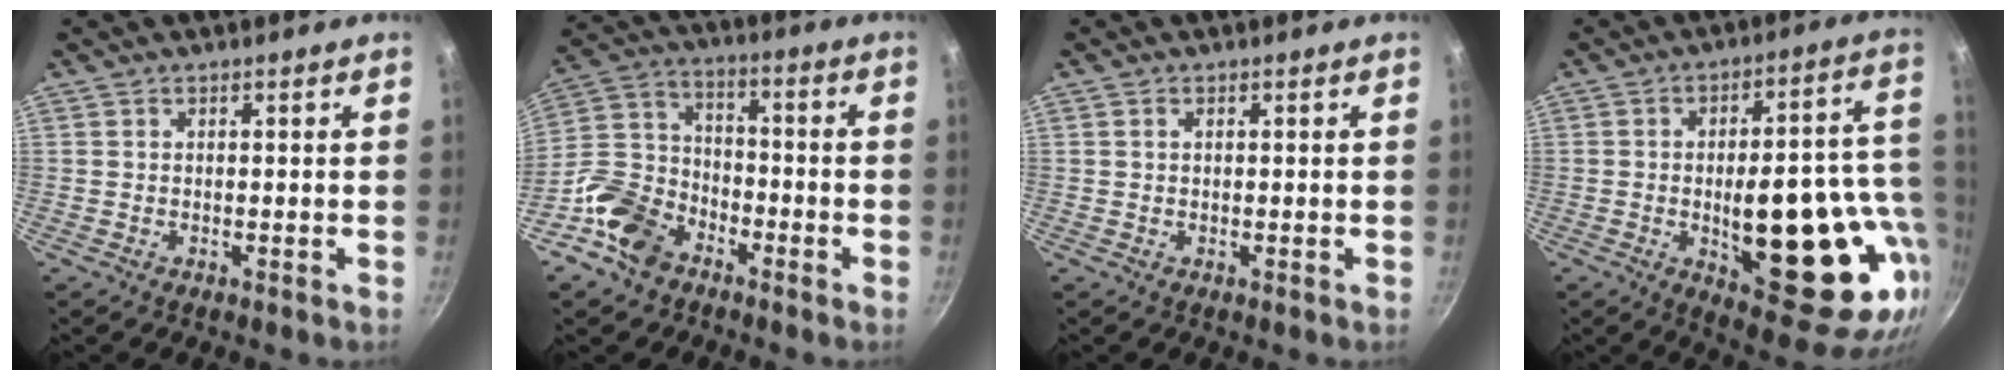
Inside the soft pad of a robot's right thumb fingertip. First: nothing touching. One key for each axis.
{"total": 12.5, "fx": -7.3, "fy": 8.5, "fz": 5.7, "tx": -0.084, "ty": 0.057, "tz": -0.158}
{"total": 0.7, "fx": 0.2, "fy": 0.5, "fz": 0.4, "tx": -0.007, "ty": 0.003, "tz": 0.004}
{"total": 26.6, "fx": -4.6, "fy": 10.7, "fz": 23.9, "tx": -0.278, "ty": 0.002, "tz": -0.048}